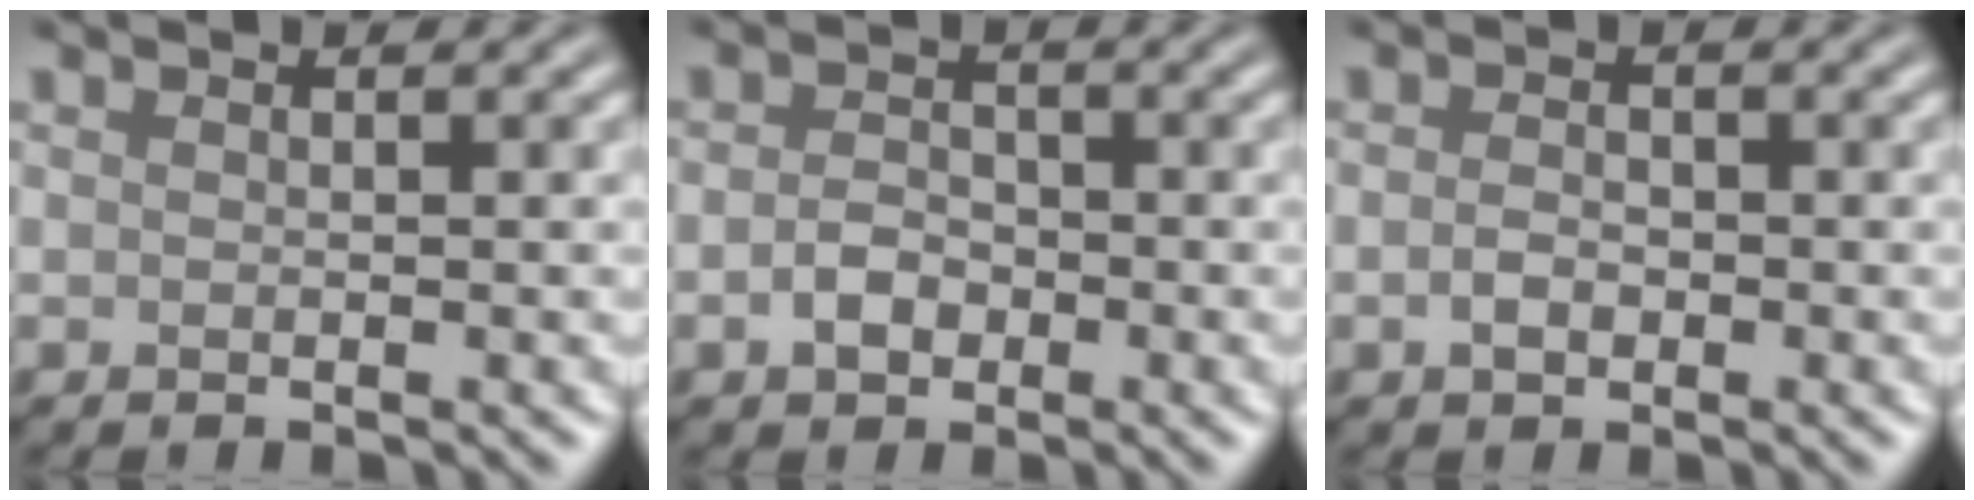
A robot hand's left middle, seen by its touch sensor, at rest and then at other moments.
{"total": 1.9, "force": [-0.8, 1.5, 1.0], "torque": [-0.022, 0.005, -0.020]}
{"total": 1.3, "force": [-0.5, 0.9, 0.8], "torque": [-0.018, 0.004, -0.013]}